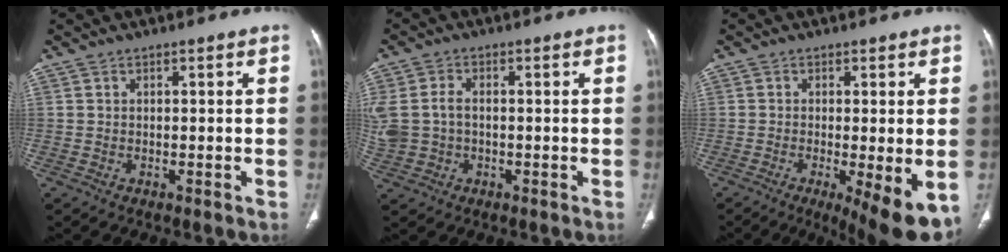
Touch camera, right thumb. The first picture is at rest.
{"total": 7.9, "force": [0.0, 5.8, 5.3], "torque": [-0.134, 0.020, 0.005]}
{"total": 10.2, "force": [-3.5, 2.4, 9.3], "torque": [-0.132, -0.024, -0.049]}